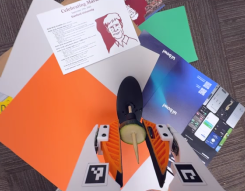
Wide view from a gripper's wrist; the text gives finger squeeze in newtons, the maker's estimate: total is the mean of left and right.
{"total": 10.2, "left": 10.5, "right": 10.0}